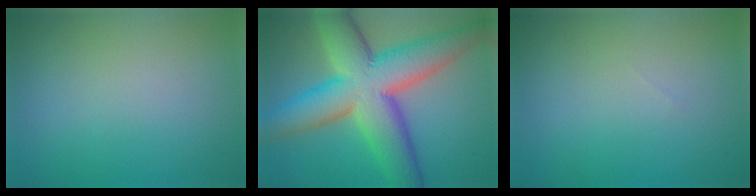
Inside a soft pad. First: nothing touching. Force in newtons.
{"total": 12.6, "press": 12.6, "slide": 0.3}
{"total": 0.0}